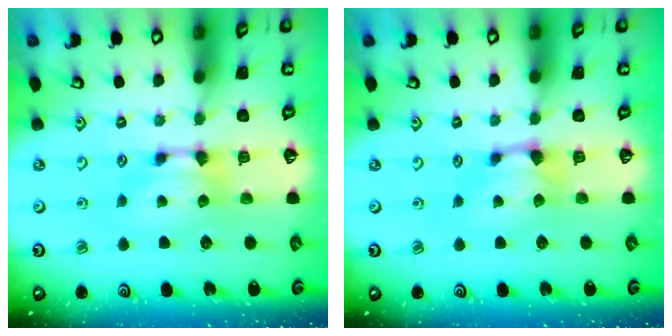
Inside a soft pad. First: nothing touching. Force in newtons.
{"total": 1.0, "press": 0.3, "slide": 0.9}